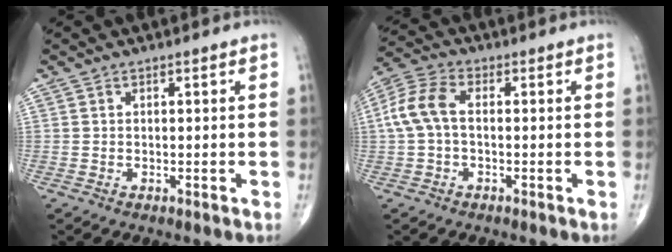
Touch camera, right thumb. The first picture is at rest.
{"total": 7.6, "force": [0.1, 4.4, 6.2], "torque": [-0.144, 0.025, -0.005]}